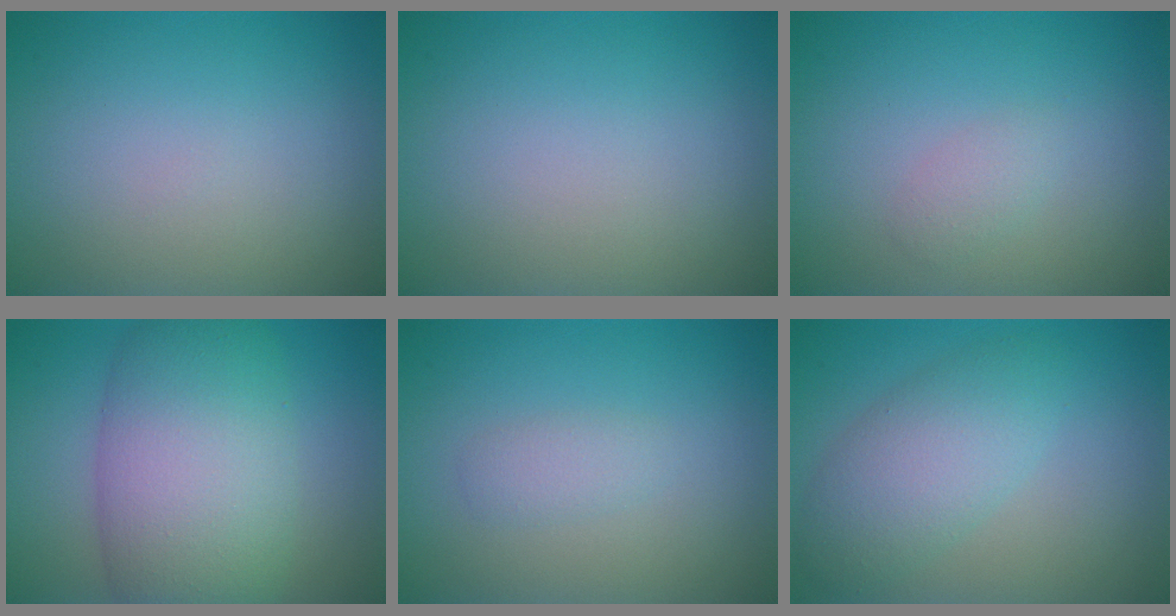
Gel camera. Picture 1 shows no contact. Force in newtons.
{"total": 0.0}
{"total": 1.1, "press": 1.1, "slide": 0.1}
{"total": 10.4, "press": 10.4, "slide": 0.3}
{"total": 1.2, "press": 1.2, "slide": 0.1}
{"total": 4.5, "press": 4.5, "slide": 0.0}